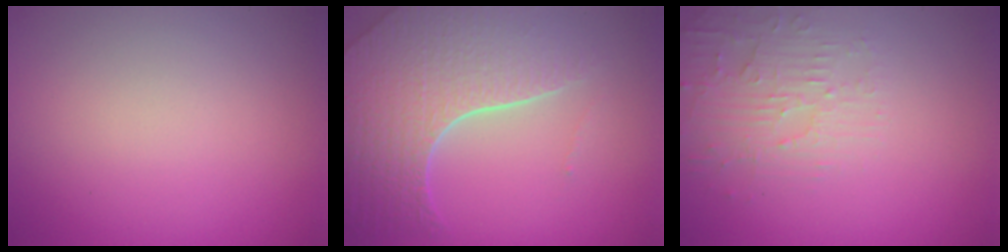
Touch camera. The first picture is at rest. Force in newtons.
{"total": 8.2, "press": 5.8, "slide": 5.8}
{"total": 3.2, "press": 3.1, "slide": 0.7}